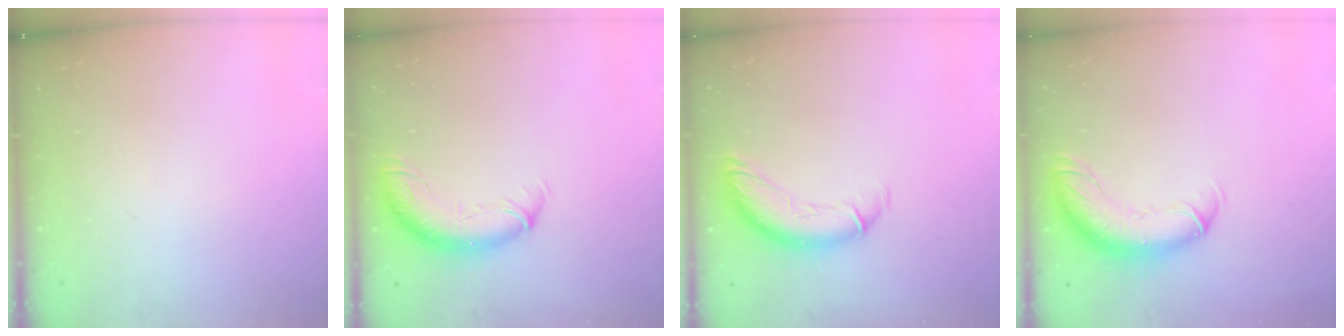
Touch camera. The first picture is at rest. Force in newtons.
{"total": 11.5, "press": 11.2, "slide": 2.8}
{"total": 12.6, "press": 12.4, "slide": 1.8}
{"total": 13.1, "press": 12.8, "slide": 2.9}